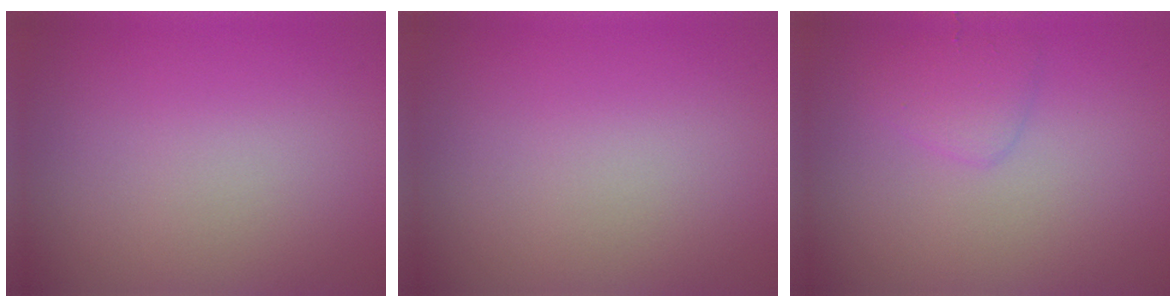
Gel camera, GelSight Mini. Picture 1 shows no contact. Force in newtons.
{"total": 0.0}
{"total": 1.7, "press": 1.7, "slide": 0.0}